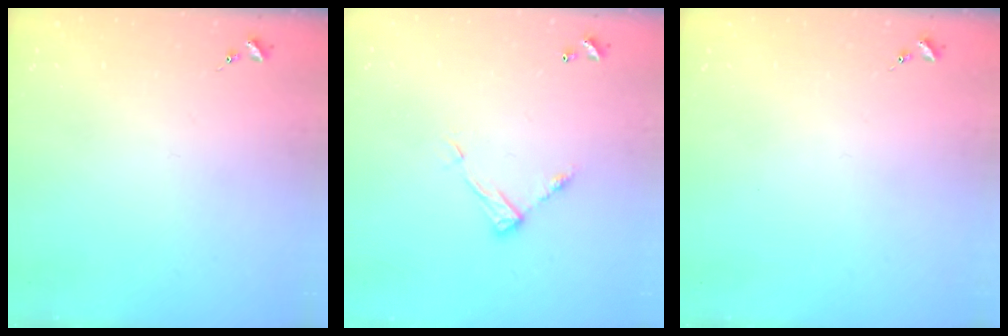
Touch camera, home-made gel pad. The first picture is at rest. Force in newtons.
{"total": 7.9, "press": 7.9, "slide": 0.3}
{"total": 0.0}